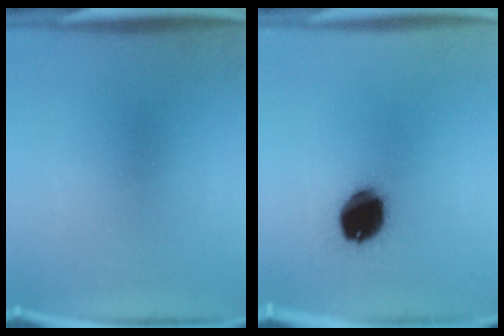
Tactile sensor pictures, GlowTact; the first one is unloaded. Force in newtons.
{"total": 14.3}